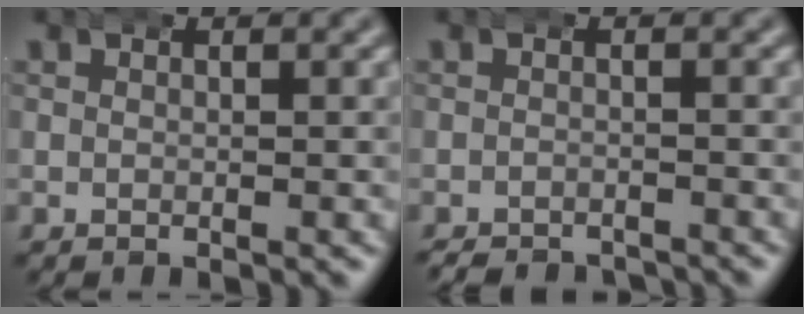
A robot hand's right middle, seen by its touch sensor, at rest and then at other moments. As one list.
[{"total": 2.7, "force": [-2.7, 0.4, 0.0], "torque": [0.001, -0.014, -0.039]}]